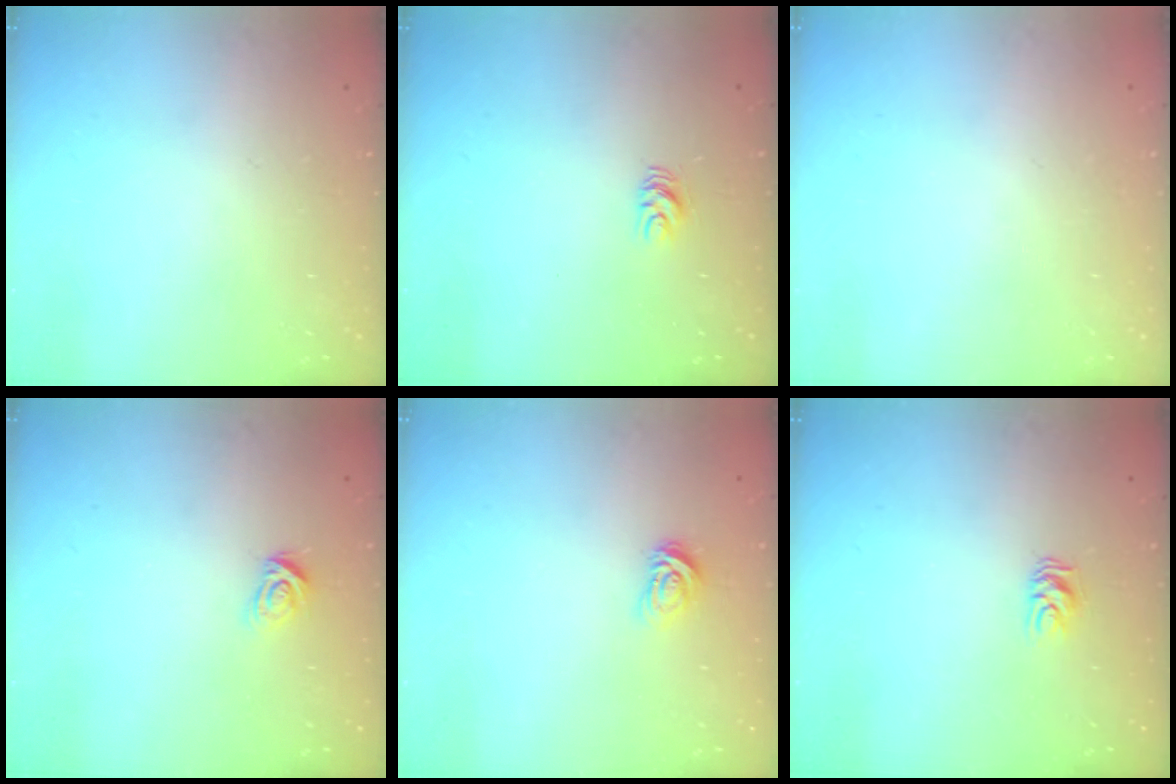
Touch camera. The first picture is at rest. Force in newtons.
{"total": 5.1, "press": 5.1, "slide": 0.5}
{"total": 0.0}
{"total": 4.7, "press": 4.6, "slide": 0.5}
{"total": 2.9, "press": 2.8, "slide": 0.4}
{"total": 5.2, "press": 5.2, "slide": 0.5}